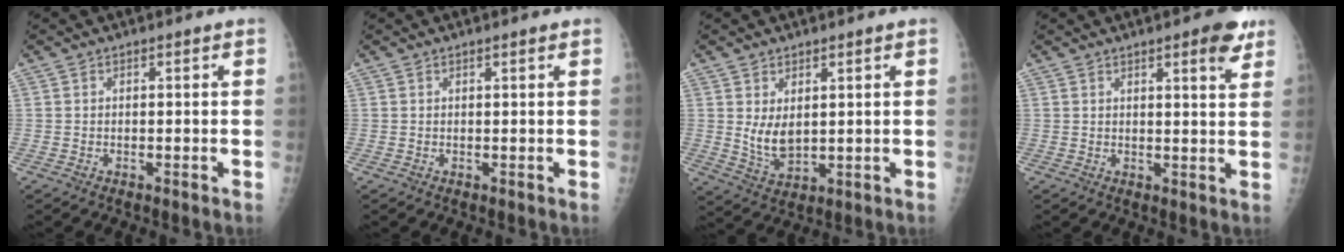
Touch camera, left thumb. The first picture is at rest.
{"total": 0.8, "force": [0.6, 0.0, 0.5], "torque": [-0.005, 0.000, 0.009]}
{"total": 5.4, "force": [1.4, 3.1, 4.3], "torque": [-0.066, -0.019, 0.039]}
{"total": 5.7, "force": [3.5, 1.2, 4.3], "torque": [-0.045, -0.016, 0.040]}